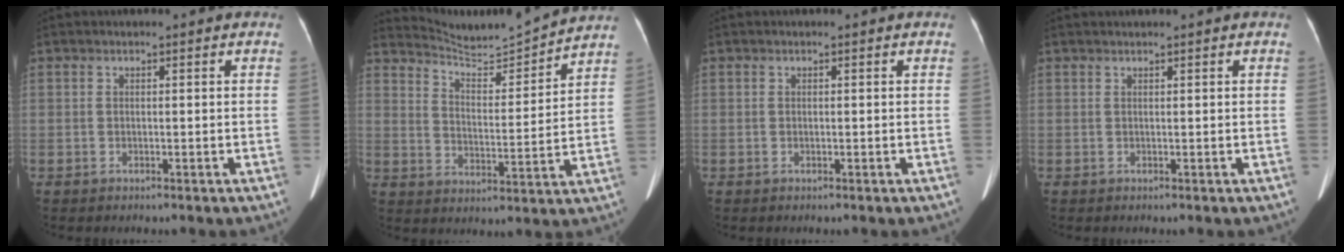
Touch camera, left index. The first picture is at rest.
{"total": 10.8, "force": [10.7, -1.2, 1.1], "torque": [-0.031, -0.017, 0.168]}
{"total": 0.0}
{"total": 0.9, "force": [0.8, -0.2, 0.4], "torque": [-0.009, 0.013, 0.020]}